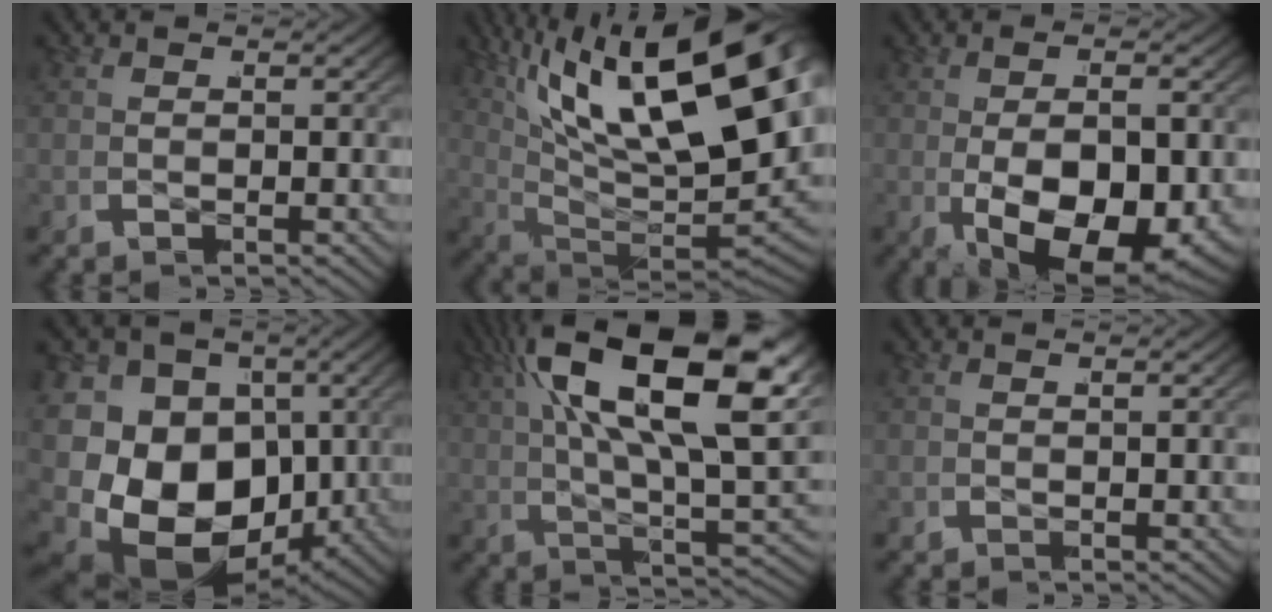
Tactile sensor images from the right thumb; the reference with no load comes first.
{"total": 22.2, "force": [3.7, 12.6, 17.9], "torque": [-0.313, -0.040, 0.076]}
{"total": 11.7, "force": [-3.0, 6.2, 9.4], "torque": [-0.175, -0.052, -0.018]}
{"total": 22.2, "force": [-2.3, 16.9, 14.3], "torque": [-0.313, -0.069, -0.016]}
{"total": 13.4, "force": [4.0, 5.1, 11.7], "torque": [-0.197, 0.003, 0.058]}
{"total": 0.7, "force": [0.5, -0.5, -0.1], "torque": [0.004, 0.006, 0.009]}